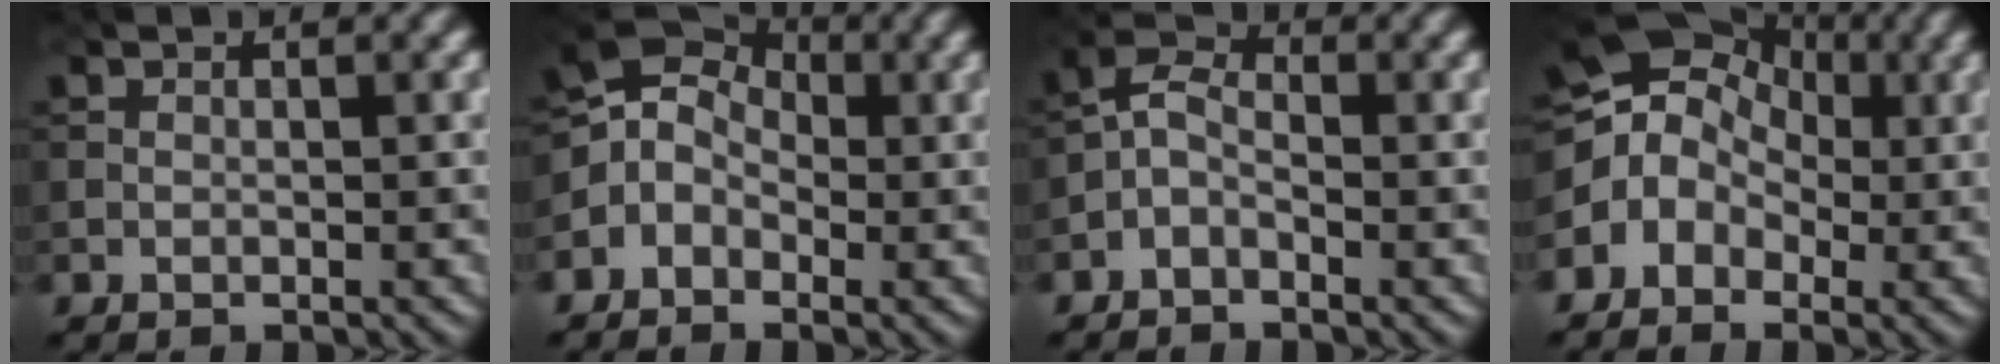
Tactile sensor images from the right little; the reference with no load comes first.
{"total": 5.0, "force": [-1.1, 4.3, 2.4], "torque": [-0.019, 0.026, -0.048]}
{"total": 2.9, "force": [-1.5, 1.8, 1.8], "torque": [-0.033, 0.012, -0.042]}
{"total": 6.8, "force": [-0.8, 5.8, 3.4], "torque": [-0.053, 0.025, -0.052]}